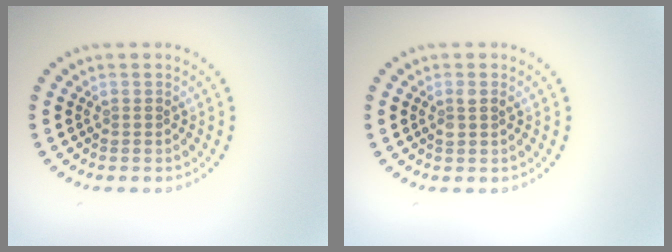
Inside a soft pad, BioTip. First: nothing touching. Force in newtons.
{"total": 1.2, "press": 1.1, "slide": 0.5}